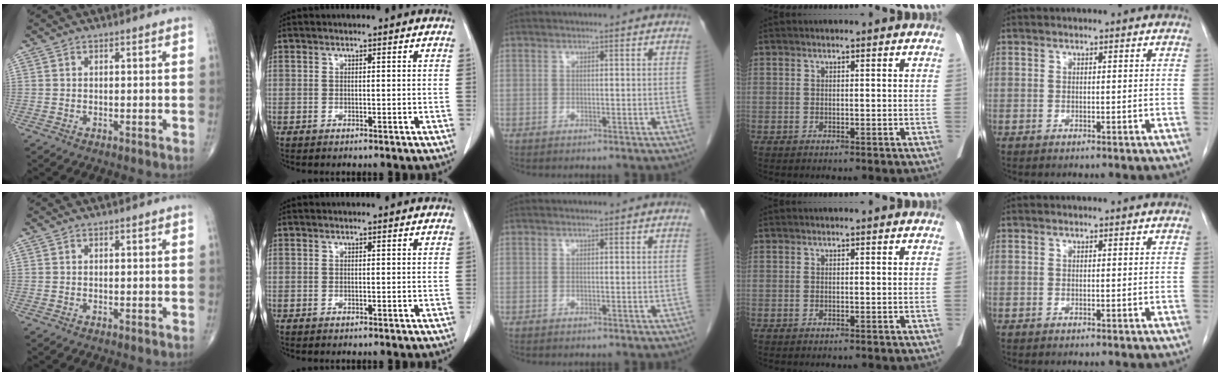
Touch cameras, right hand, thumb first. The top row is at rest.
{}